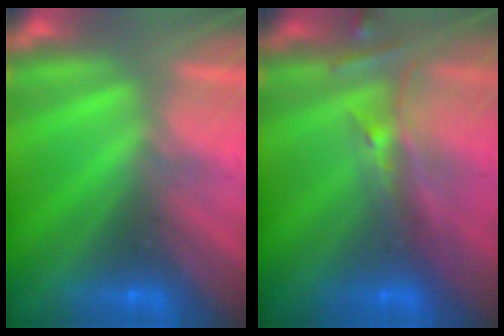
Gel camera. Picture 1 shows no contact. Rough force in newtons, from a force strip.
{"total": 2.6}